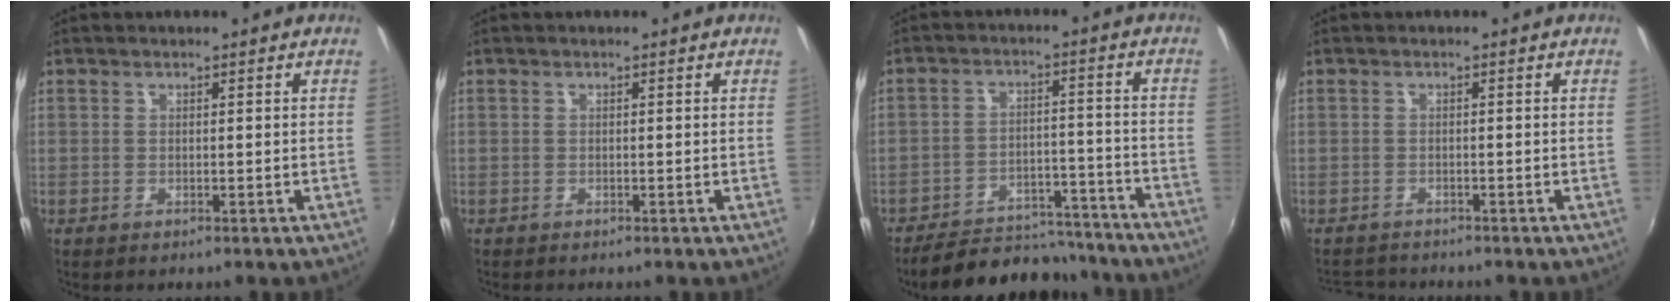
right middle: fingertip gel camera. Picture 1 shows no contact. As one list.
[{"total": 0.0}, {"total": 16.3, "force": [-14.6, 5.5, 4.8], "torque": [-0.100, 0.027, -0.192]}, {"total": 3.6, "force": [-3.5, 0.8, 0.6], "torque": [-0.023, -0.007, -0.062]}]